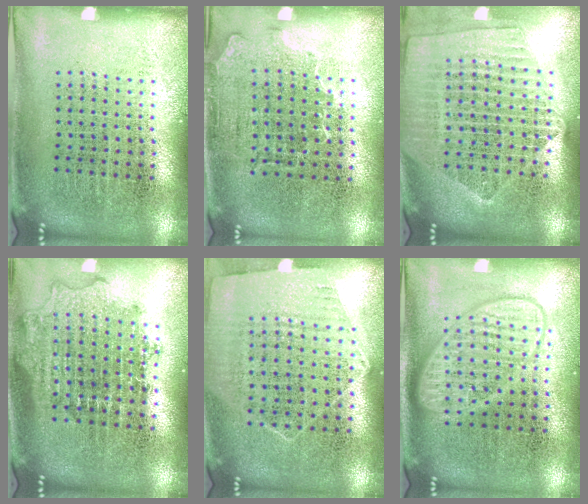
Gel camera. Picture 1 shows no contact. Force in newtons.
{"total": 1.4, "press": 1.1, "slide": 0.8}
{"total": 2.3, "press": 2.0, "slide": 1.1}
{"total": 1.8, "press": 1.5, "slide": 1.0}
{"total": 1.1, "press": 1.0, "slide": 0.4}
{"total": 2.9, "press": 2.8, "slide": 0.4}